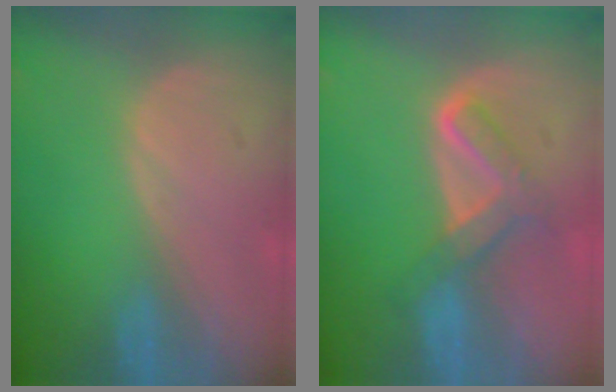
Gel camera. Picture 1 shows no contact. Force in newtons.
{"total": 5.3, "press": 5.3, "slide": 0.2}